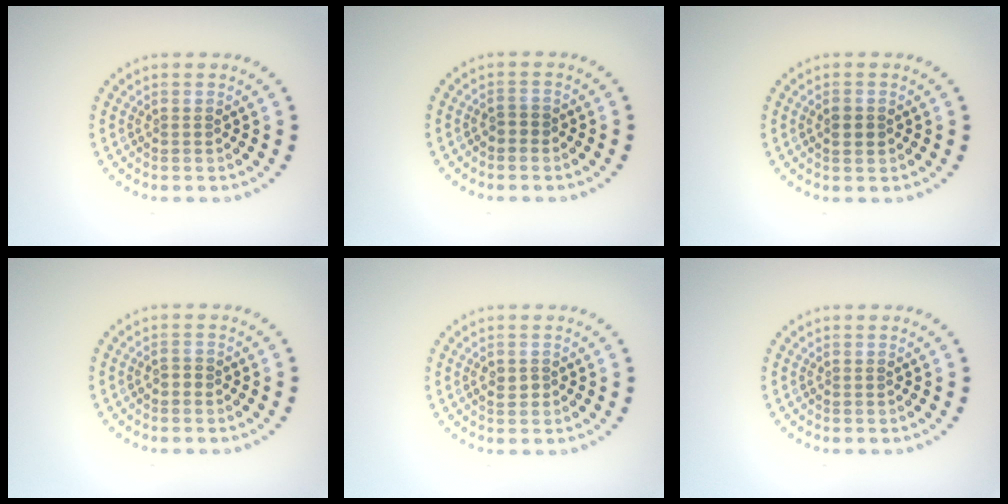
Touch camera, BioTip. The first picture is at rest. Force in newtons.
{"total": 0.9, "press": 0.9, "slide": 0.4}
{"total": 1.8, "press": 1.8, "slide": 0.1}
{"total": 0.7, "press": 0.7, "slide": 0.2}
{"total": 1.1, "press": 1.1, "slide": 0.2}
{"total": 0.0}